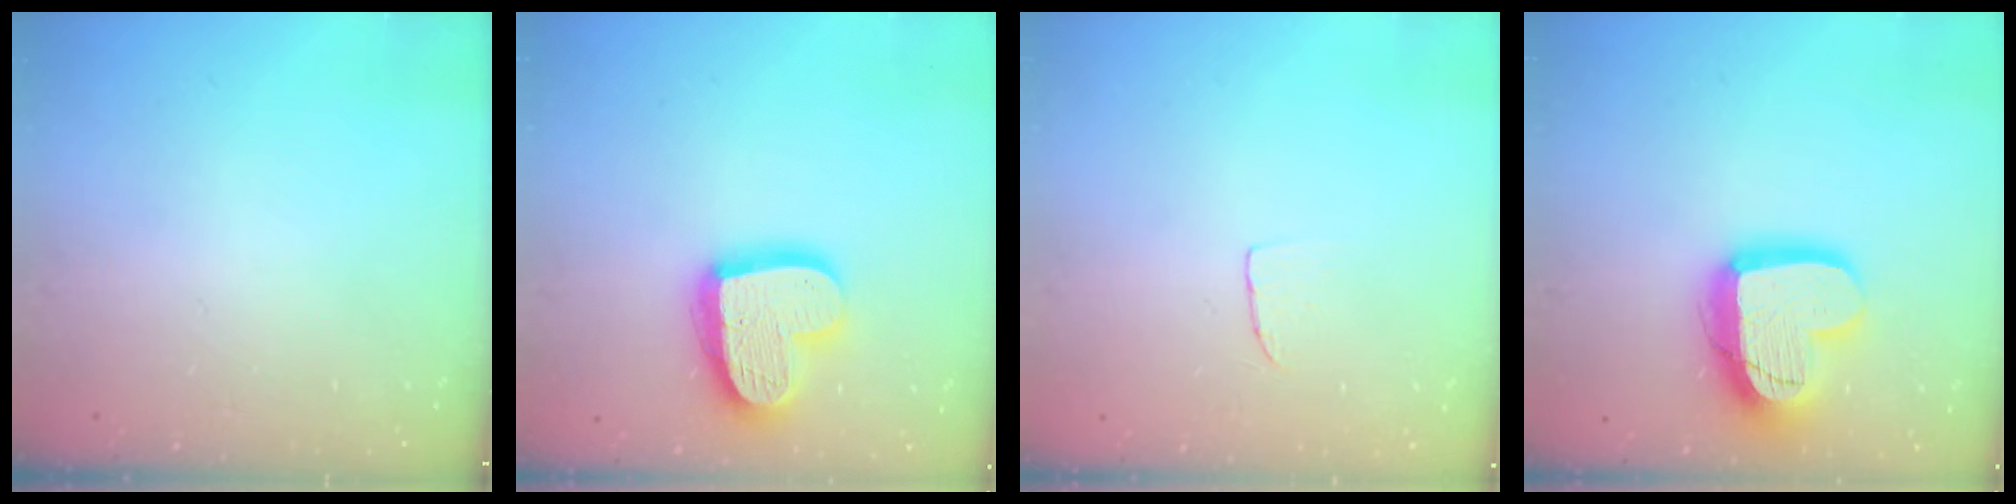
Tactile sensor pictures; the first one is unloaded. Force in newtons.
{"total": 18.1, "press": 18.0, "slide": 1.5}
{"total": 4.1, "press": 4.0, "slide": 0.2}
{"total": 17.4, "press": 17.4, "slide": 1.4}